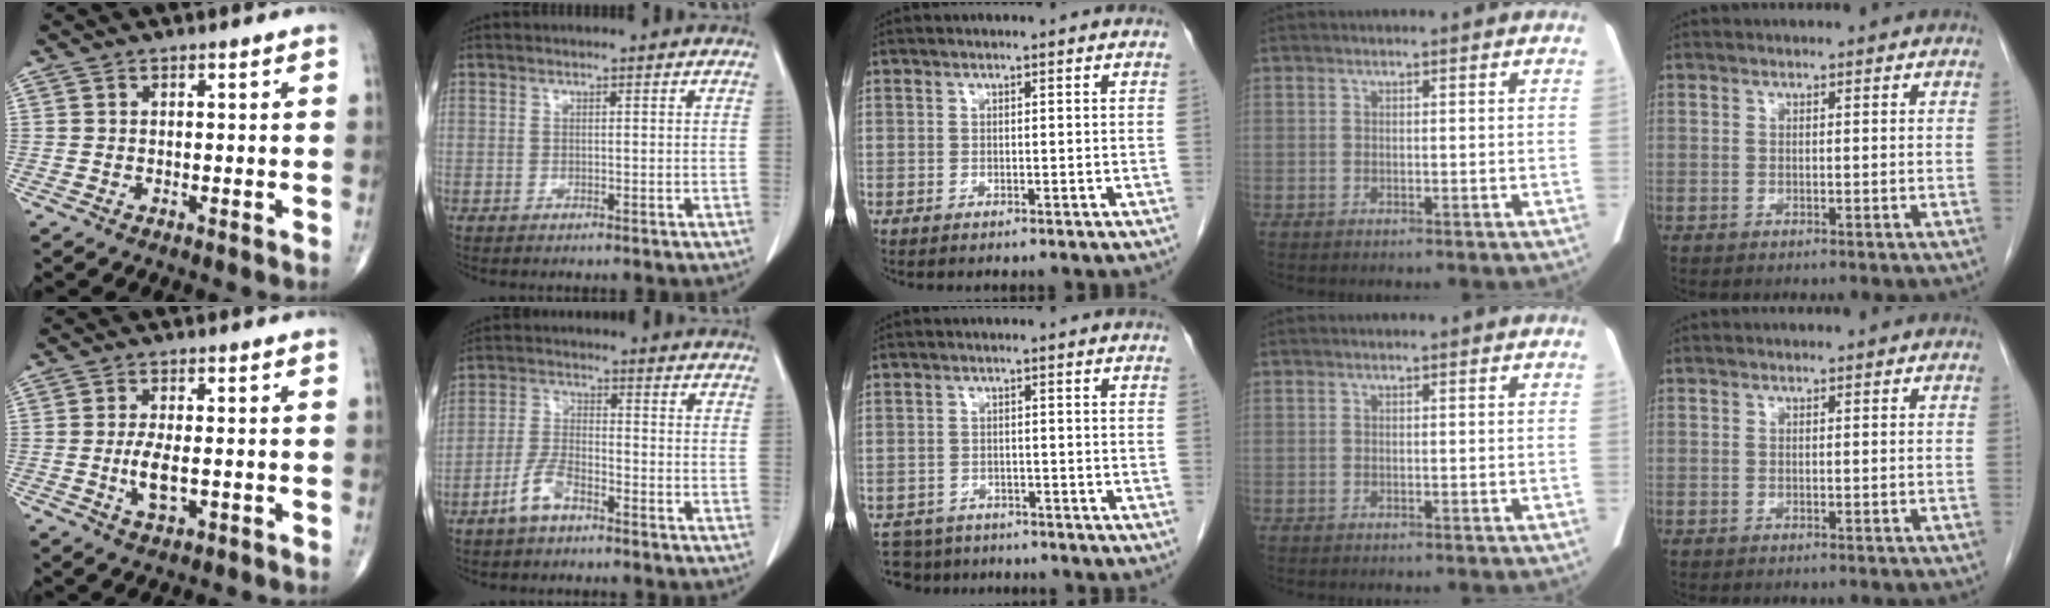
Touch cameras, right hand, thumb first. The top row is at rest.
{"thumb": {"total": 4.8, "force": [-0.8, 1.9, 4.4], "torque": [-0.092, -0.009, -0.013]}, "index": {"total": 5.2, "force": [-3.5, 1.9, 3.3], "torque": [-0.075, 0.004, -0.067]}, "middle": {"total": 5.3, "force": [-4.7, 2.4, -0.5], "torque": [0.013, 0.006, -0.072]}}